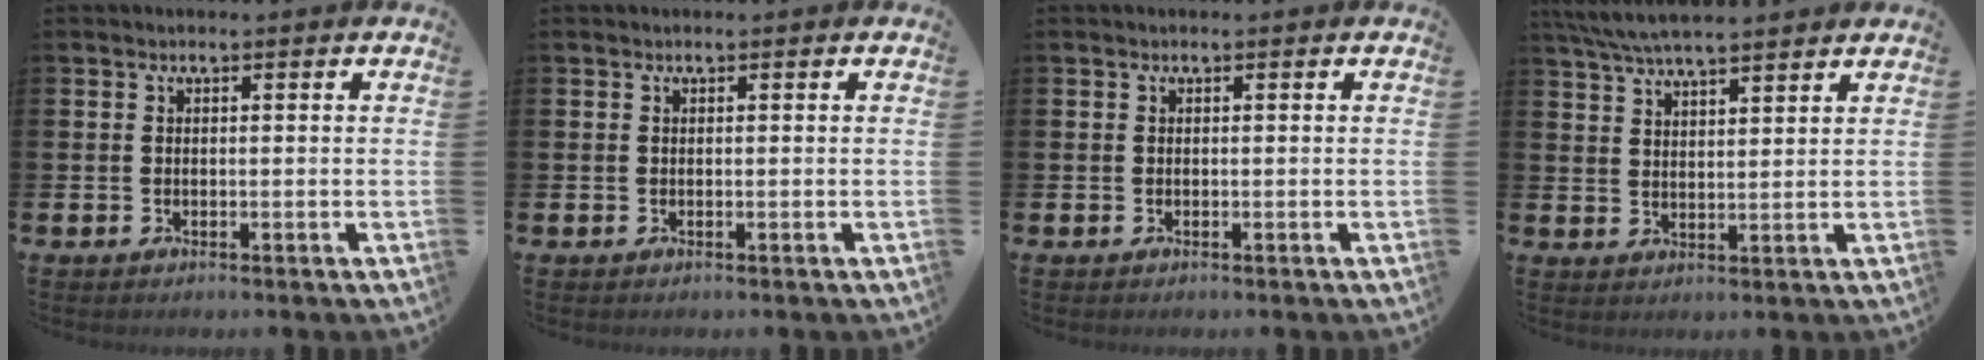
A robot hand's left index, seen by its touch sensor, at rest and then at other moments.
{"total": 0.0}
{"total": 0.0}
{"total": 5.9, "force": [5.5, 0.7, 1.9], "torque": [-0.055, -0.017, 0.102]}